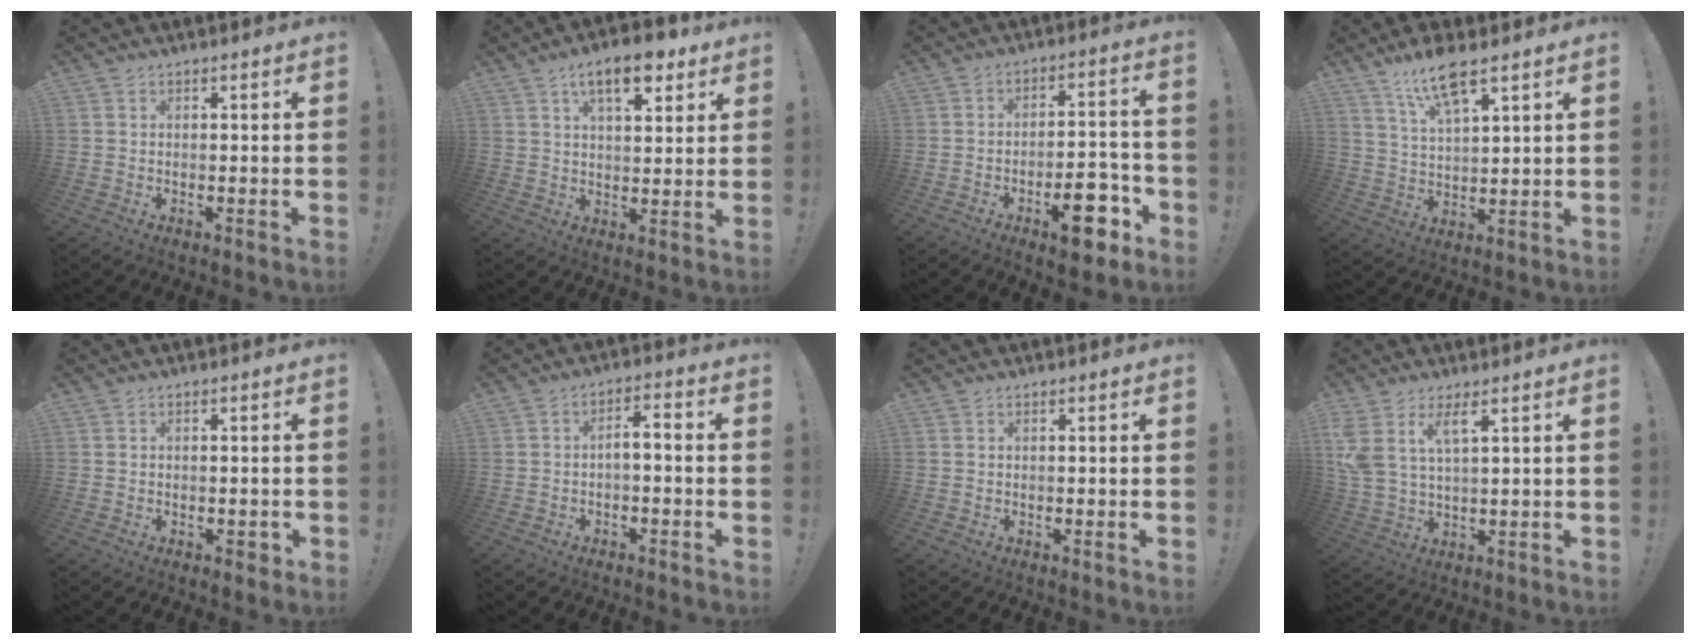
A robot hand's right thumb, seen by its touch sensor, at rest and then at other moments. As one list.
[{"total": 11.3, "force": [6.4, 4.7, 8.0], "torque": [-0.107, -0.024, 0.107]}, {"total": 13.3, "force": [-6.9, 6.0, 9.6], "torque": [-0.102, 0.052, -0.103]}, {"total": 10.8, "force": [7.5, 2.9, 7.3], "torque": [-0.131, -0.029, 0.129]}, {"total": 1.7, "force": [-0.4, 1.3, 1.1], "torque": [-0.008, 0.002, -0.006]}, {"total": 3.8, "force": [-2.4, 0.9, 2.8], "torque": [-0.045, 0.007, -0.045]}, {"total": 0.0}, {"total": 7.9, "force": [4.5, 2.8, 5.8], "torque": [-0.121, -0.017, 0.085]}]